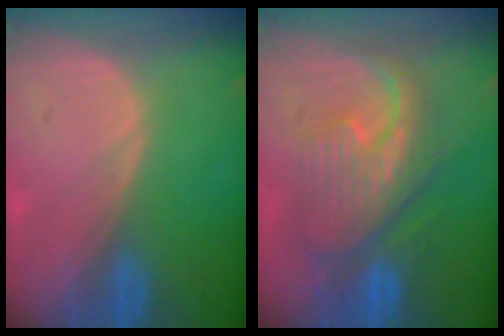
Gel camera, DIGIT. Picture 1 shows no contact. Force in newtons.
{"total": 9.4, "press": 9.4, "slide": 0.6}